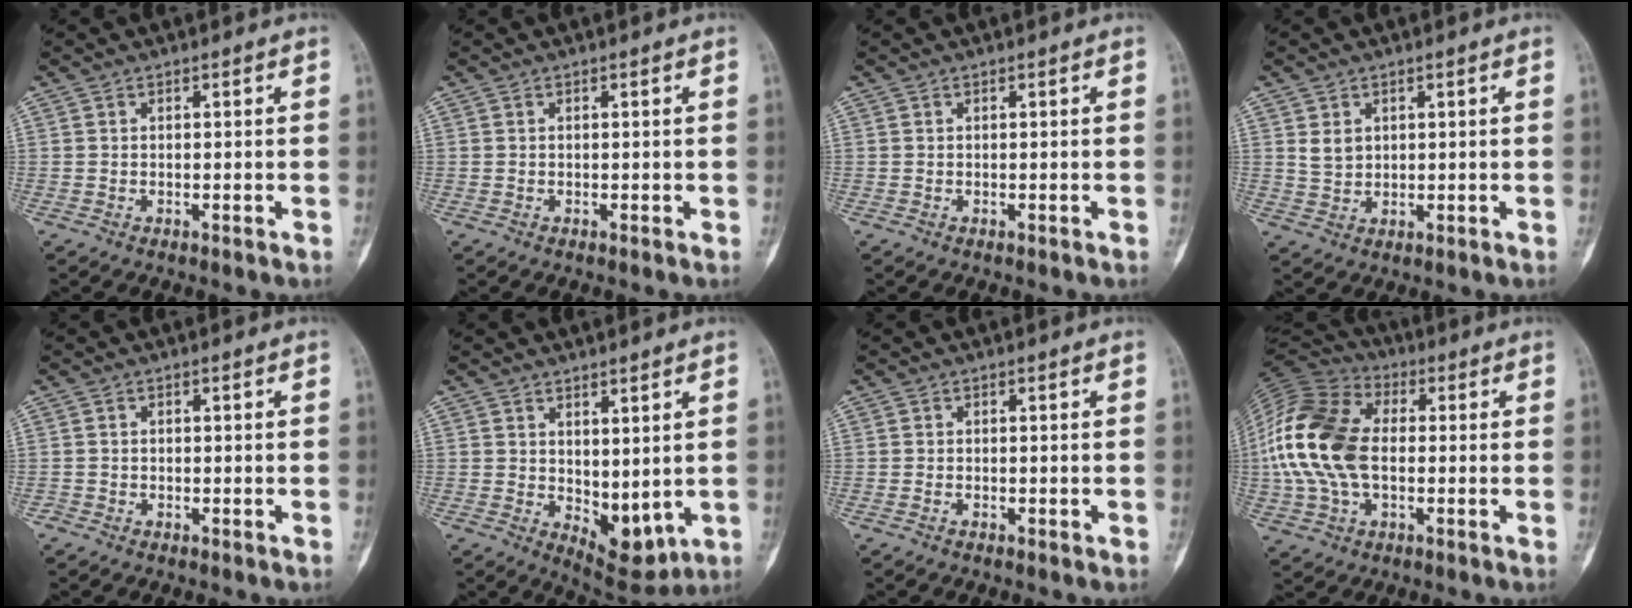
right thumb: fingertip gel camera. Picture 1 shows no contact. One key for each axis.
{"total": 0.0}
{"total": 0.0}
{"total": 3.2, "fx": 1.2, "fy": 2.5, "fz": 1.6, "tx": -0.019, "ty": -0.009, "tz": 0.029}
{"total": 1.0, "fx": -0.7, "fy": 0.7, "fz": -0.1, "tx": 0.008, "ty": 0.004, "tz": -0.020}
{"total": 7.8, "fx": 0.5, "fy": 4.1, "fz": 6.6, "tx": -0.068, "ty": -0.023, "tz": 0.028}
{"total": 0.6, "fx": -0.3, "fy": 0.3, "fz": 0.4, "tx": -0.008, "ty": 0.000, "tz": -0.006}
{"total": 18.5, "fx": -0.3, "fy": 11.7, "fz": 14.3, "tx": -0.301, "ty": 0.024, "tz": -0.009}